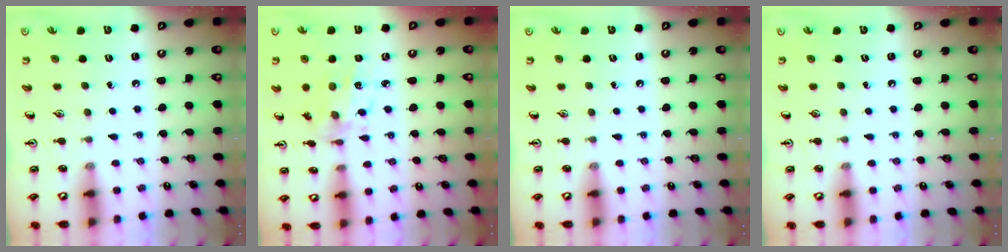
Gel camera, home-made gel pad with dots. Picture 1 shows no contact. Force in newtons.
{"total": 7.8, "press": 7.6, "slide": 1.6}
{"total": 0.0}
{"total": 0.0}